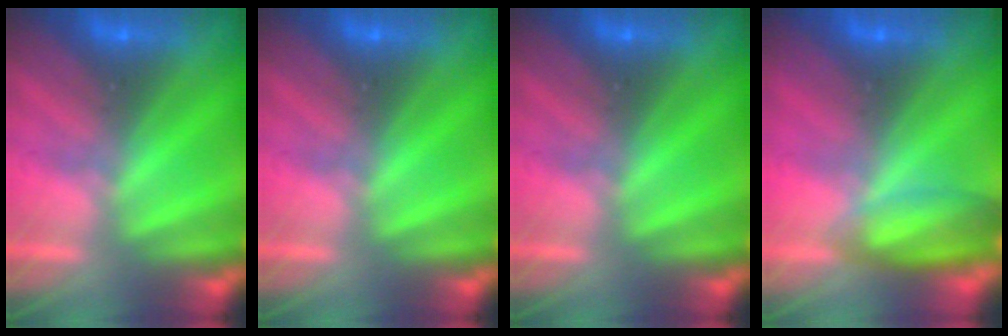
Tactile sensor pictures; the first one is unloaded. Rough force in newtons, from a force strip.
{"total": 0.0}
{"total": 0.0}
{"total": 7.4}